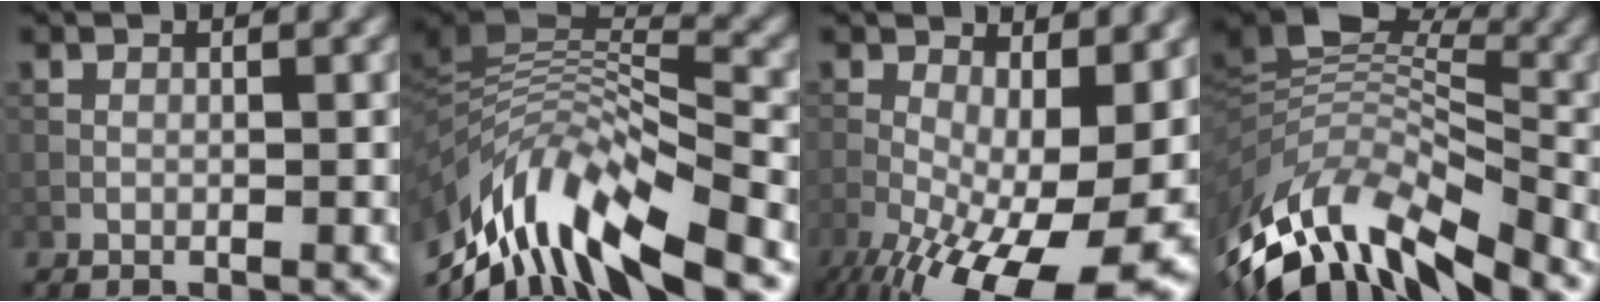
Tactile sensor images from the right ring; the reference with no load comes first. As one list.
[{"total": 11.5, "force": [-6.3, 4.1, 8.8], "torque": [-0.175, 0.019, -0.108]}, {"total": 17.1, "force": [-5.9, 6.9, 14.4], "torque": [-0.242, -0.026, -0.069]}, {"total": 11.9, "force": [-6.0, 4.7, 9.1], "torque": [-0.189, 0.012, -0.114]}]